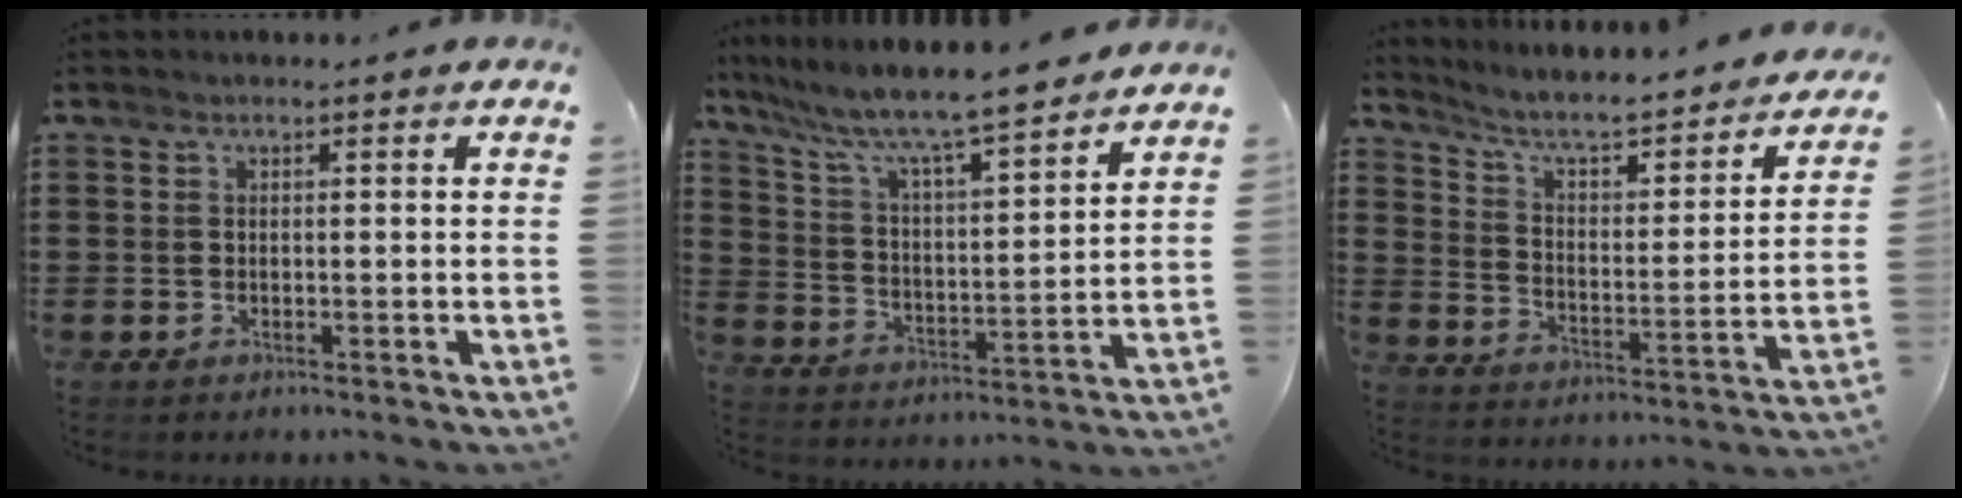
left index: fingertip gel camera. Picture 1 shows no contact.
{"total": 7.5, "force": [6.5, 0.4, 3.6], "torque": [-0.098, -0.048, 0.105]}
{"total": 4.6, "force": [3.8, 0.8, 2.4], "torque": [-0.069, -0.039, 0.053]}